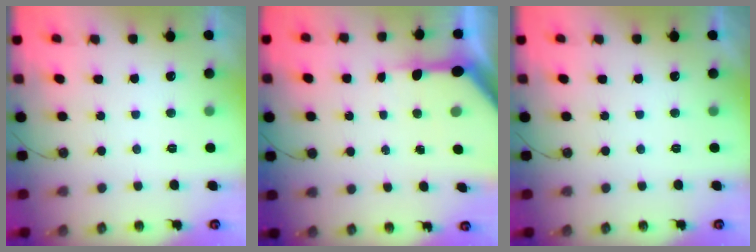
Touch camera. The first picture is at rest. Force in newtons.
{"total": 8.5, "press": 8.4, "slide": 1.1}
{"total": 0.0}